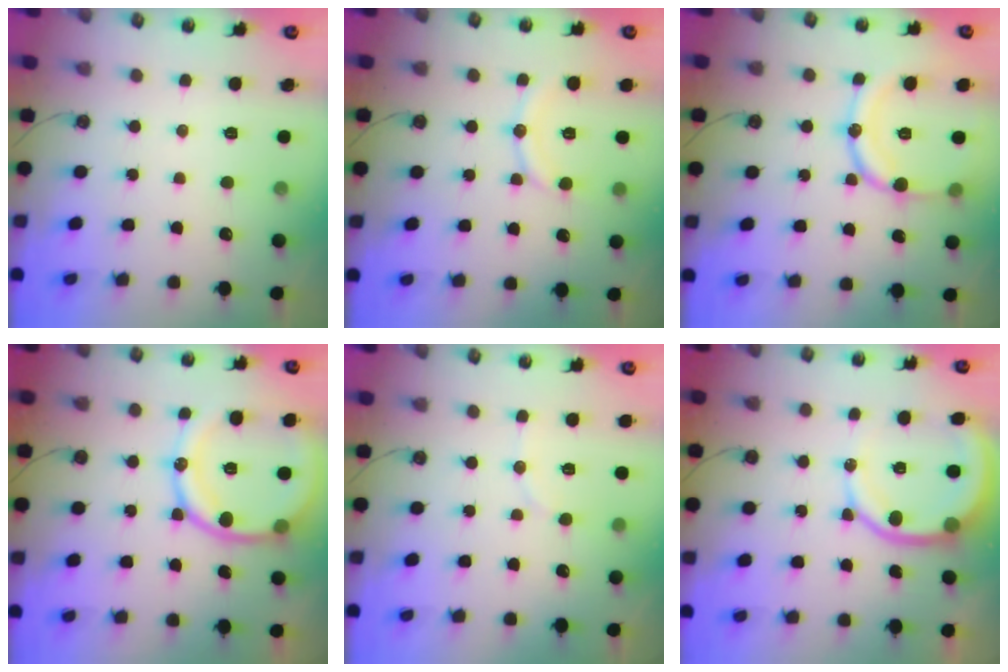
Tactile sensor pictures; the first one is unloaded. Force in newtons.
{"total": 9.3, "press": 9.3, "slide": 1.0}
{"total": 15.7, "press": 15.6, "slide": 1.5}
{"total": 19.0, "press": 18.9, "slide": 1.9}
{"total": 5.5, "press": 5.4, "slide": 0.8}
{"total": 11.2, "press": 11.1, "slide": 1.4}